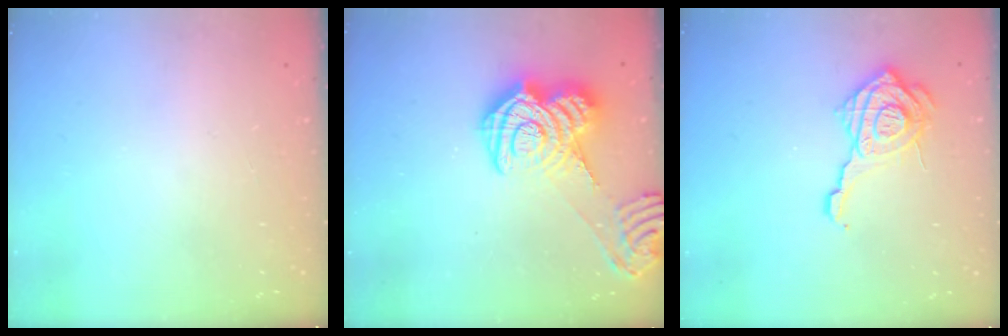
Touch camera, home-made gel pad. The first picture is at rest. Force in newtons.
{"total": 16.2, "press": 16.2, "slide": 1.1}
{"total": 14.8, "press": 14.7, "slide": 1.5}